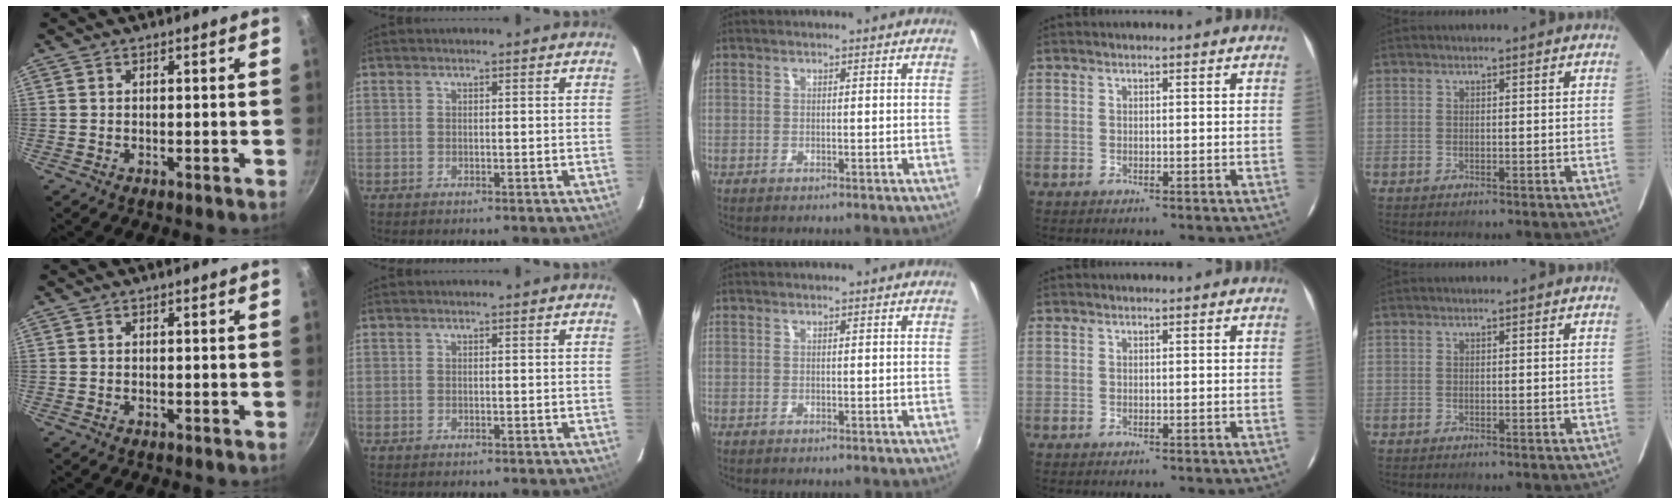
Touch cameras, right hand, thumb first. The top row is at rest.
{}